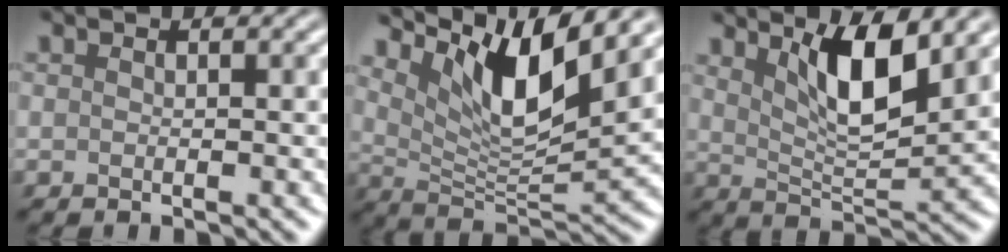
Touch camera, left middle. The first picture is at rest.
{"total": 8.1, "force": [4.8, 2.1, 6.2], "torque": [-0.109, -0.007, 0.089]}
{"total": 5.6, "force": [2.9, 1.5, 4.6], "torque": [-0.081, -0.004, 0.052]}